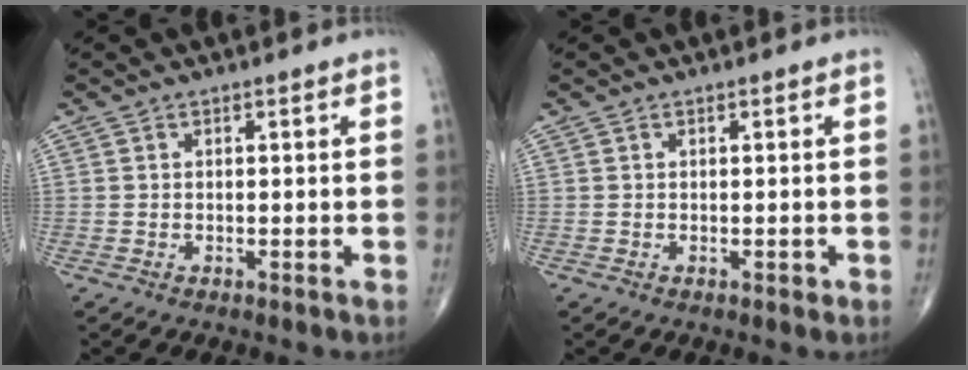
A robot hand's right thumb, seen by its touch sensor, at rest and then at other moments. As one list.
[{"total": 0.5, "force": [-0.1, 0.4, 0.4], "torque": [-0.001, 0.000, -0.002]}]